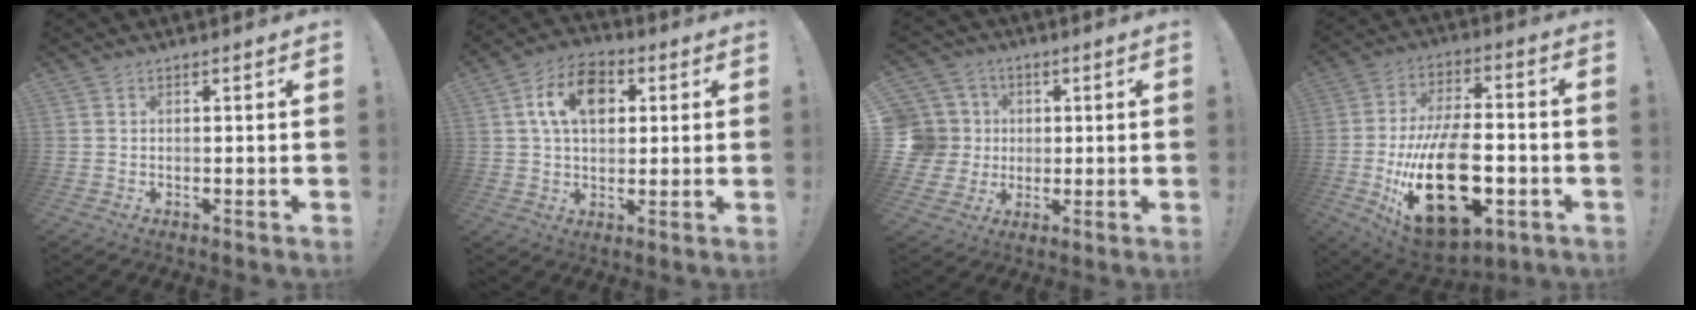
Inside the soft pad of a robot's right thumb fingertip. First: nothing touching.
{"total": 13.4, "force": [4.0, 9.0, 9.1], "torque": [-0.142, 0.011, 0.077]}
{"total": 10.0, "force": [0.9, 9.5, 3.0], "torque": [-0.067, 0.002, 0.027]}
{"total": 28.6, "force": [-7.0, 15.3, 23.1], "torque": [-0.429, 0.034, -0.098]}